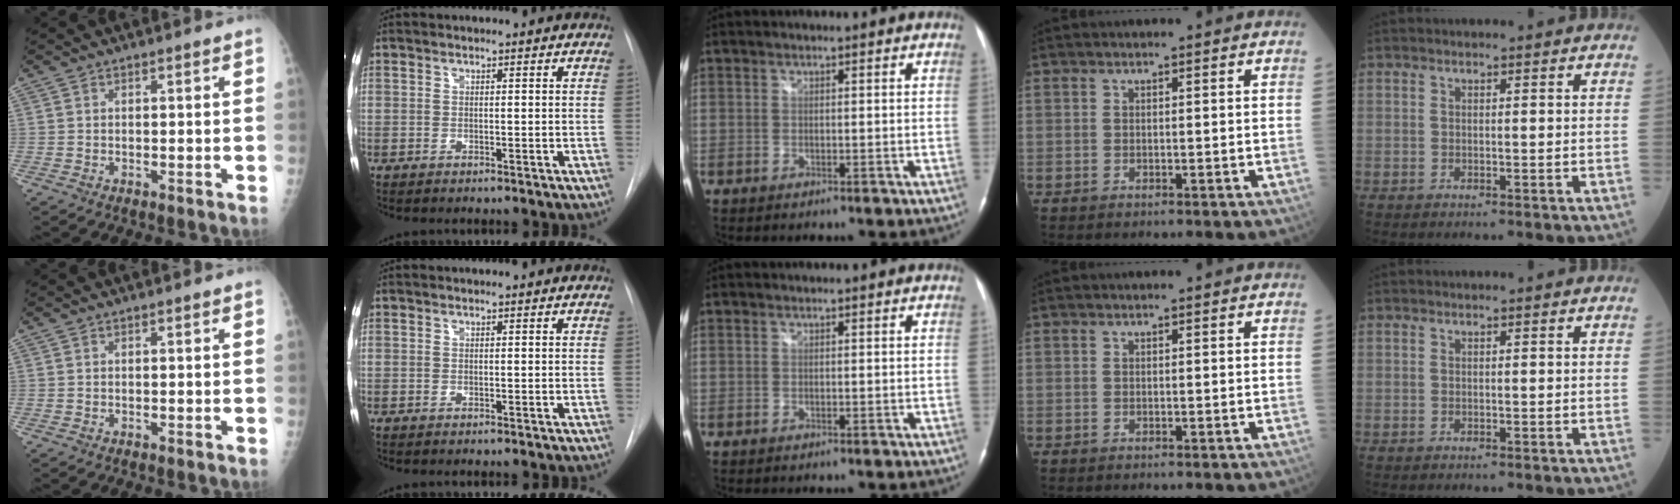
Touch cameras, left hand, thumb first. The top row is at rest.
{}